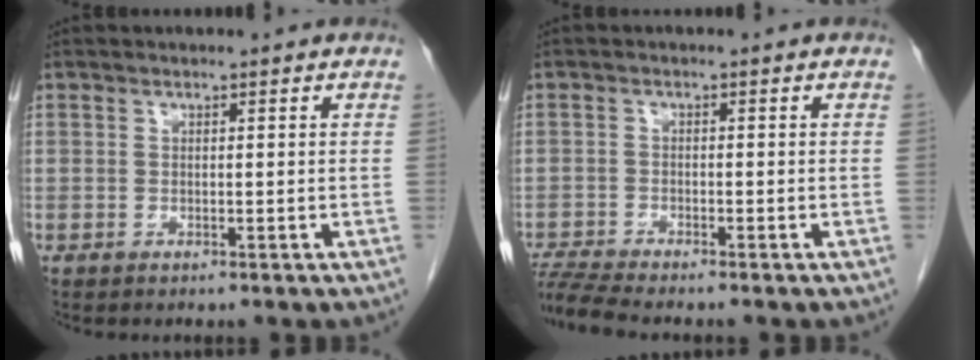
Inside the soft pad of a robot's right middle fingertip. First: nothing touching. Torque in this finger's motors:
{"motor_torque": [0.80, -0.76, 0.04, 0.03]}